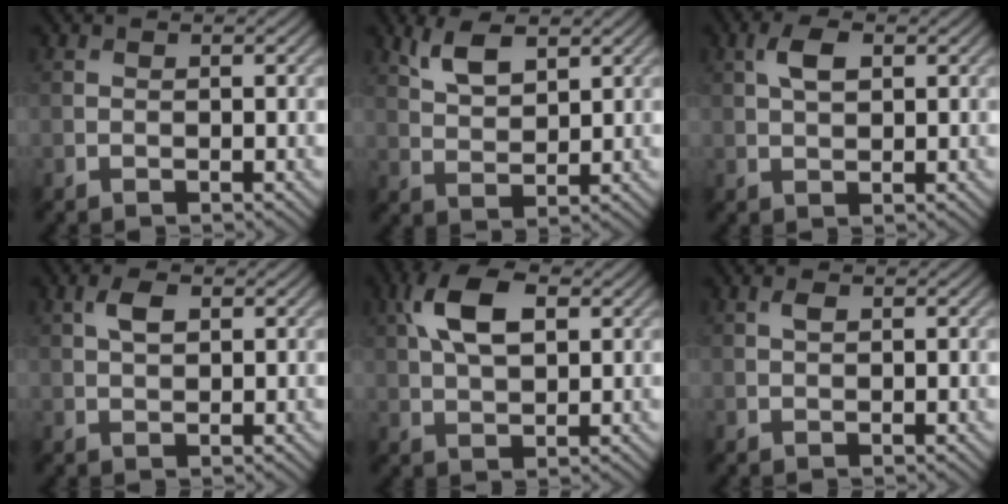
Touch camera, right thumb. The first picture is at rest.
{"total": 5.2, "force": [3.1, 2.1, 3.6], "torque": [-0.084, 0.000, 0.066]}
{"total": 3.5, "force": [1.2, 1.8, 2.7], "torque": [-0.059, 0.006, 0.022]}
{"total": 2.7, "force": [1.0, 1.4, 2.1], "torque": [-0.046, 0.004, 0.019]}
{"total": 8.3, "force": [2.8, 4.2, 6.6], "torque": [-0.143, 0.014, 0.048]}
{"total": 1.0, "force": [0.4, 0.5, 0.8], "torque": [-0.019, 0.001, 0.008]}